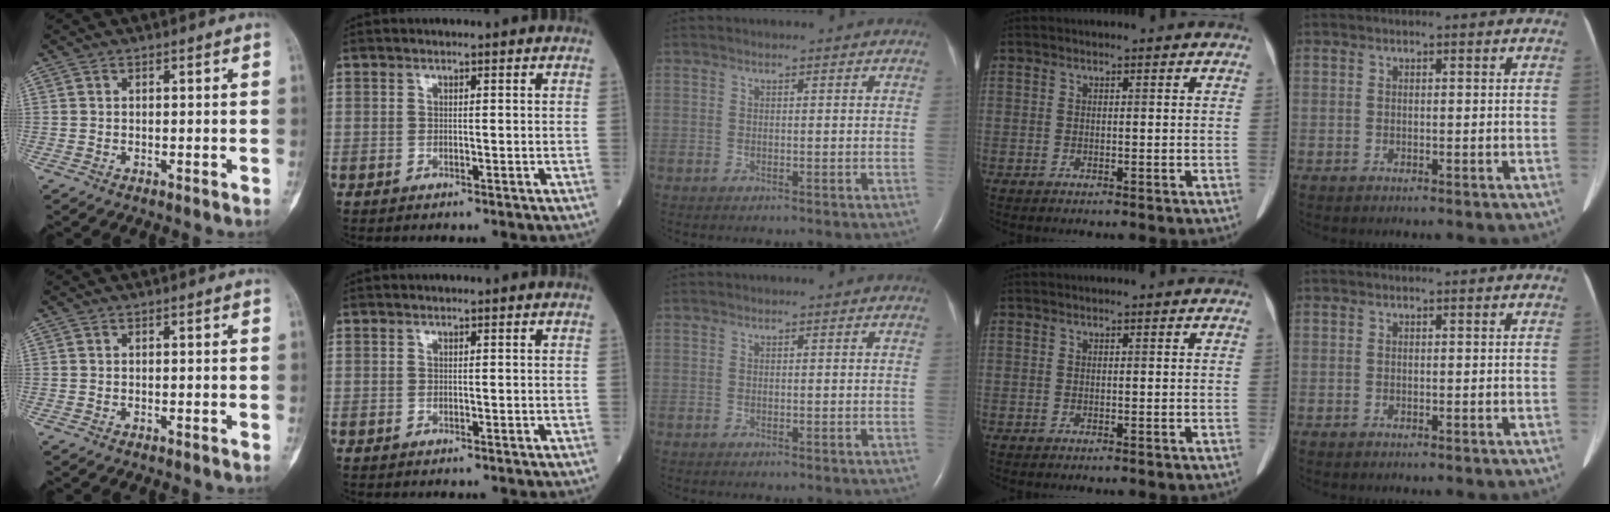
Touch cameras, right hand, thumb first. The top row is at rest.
{}